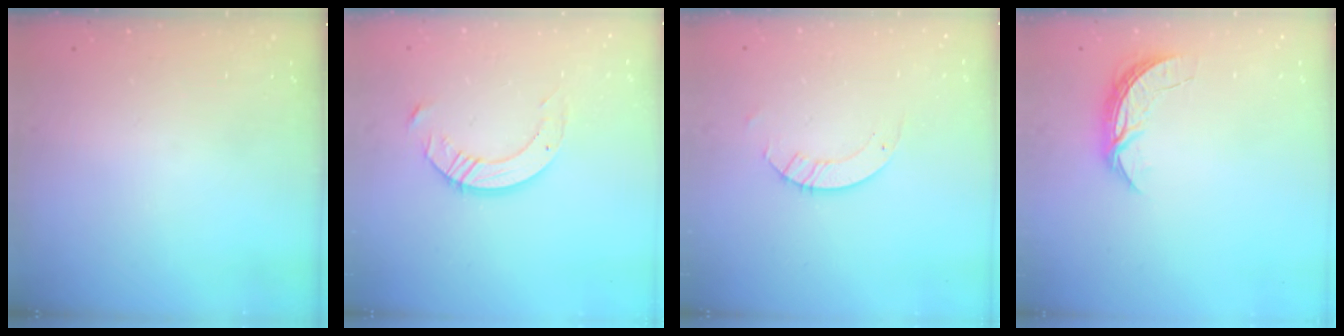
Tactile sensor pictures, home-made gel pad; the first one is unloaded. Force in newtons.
{"total": 9.2, "press": 9.1, "slide": 0.8}
{"total": 3.2, "press": 3.2, "slide": 0.3}
{"total": 6.2, "press": 6.2, "slide": 0.5}